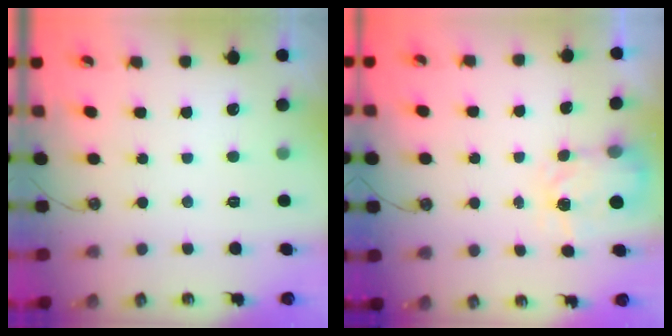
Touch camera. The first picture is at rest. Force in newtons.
{"total": 4.0, "press": 3.9, "slide": 0.7}